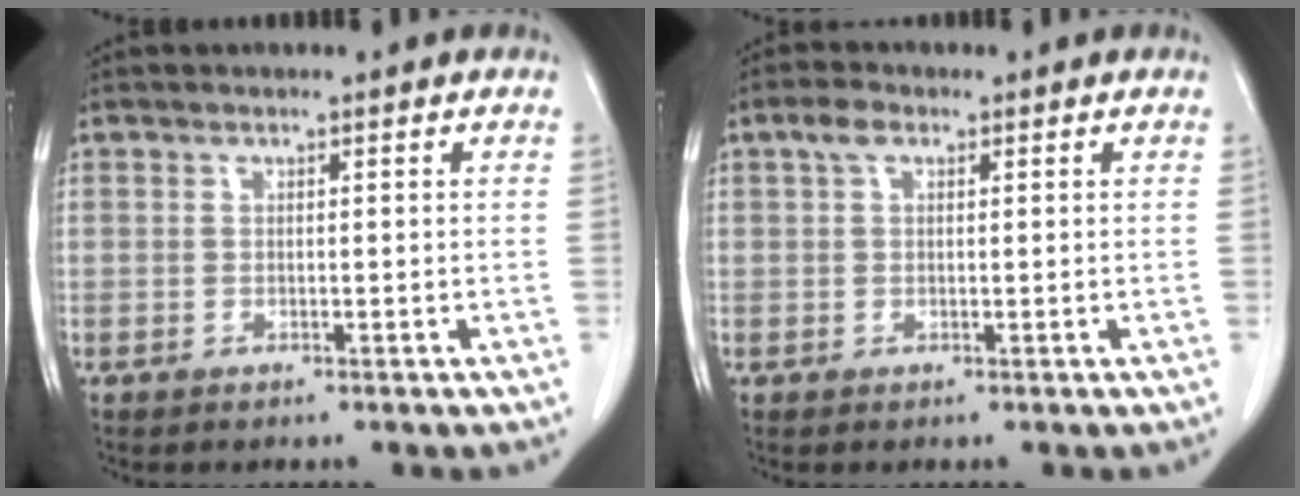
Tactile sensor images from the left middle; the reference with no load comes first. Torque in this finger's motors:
{"motor_torque": [0.36, -0.18, -0.06, 0.00]}